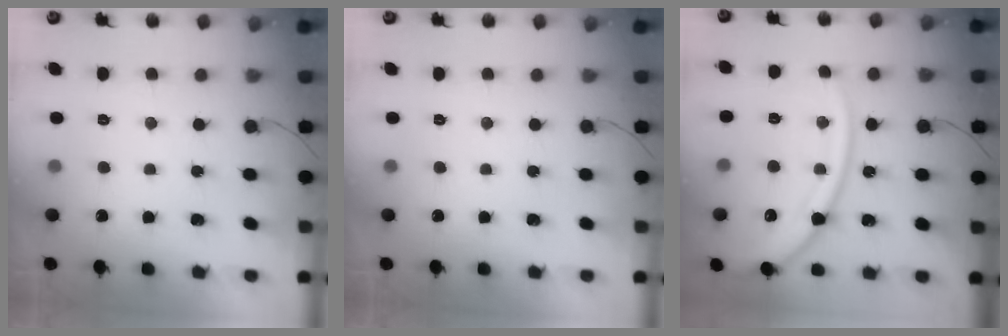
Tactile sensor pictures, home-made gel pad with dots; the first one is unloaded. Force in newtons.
{"total": 0.0}
{"total": 16.2, "press": 16.2, "slide": 1.5}